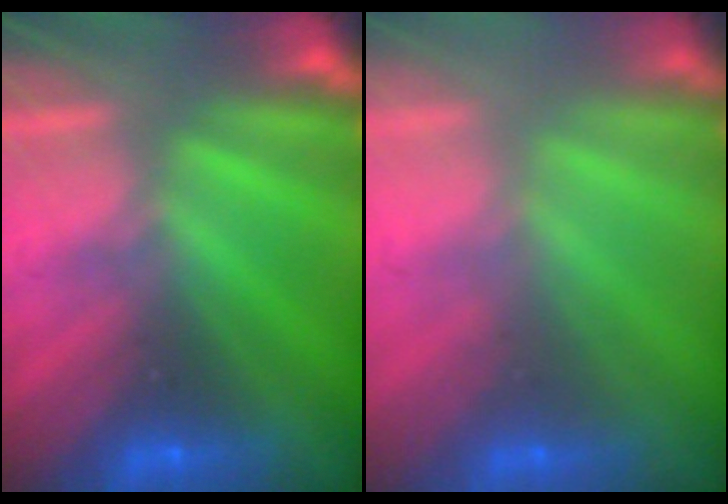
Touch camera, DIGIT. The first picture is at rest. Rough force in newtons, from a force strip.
{"total": 2.3}